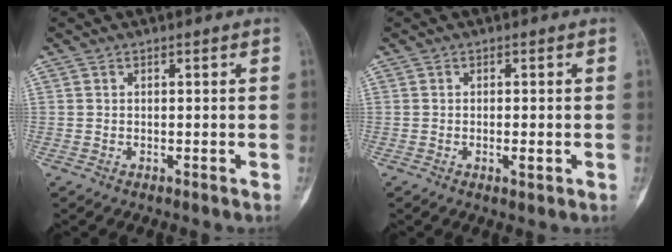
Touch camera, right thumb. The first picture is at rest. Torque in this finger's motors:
{"motor_torque": [-0.56, 0.24, -0.13, 0.55, -0.09]}